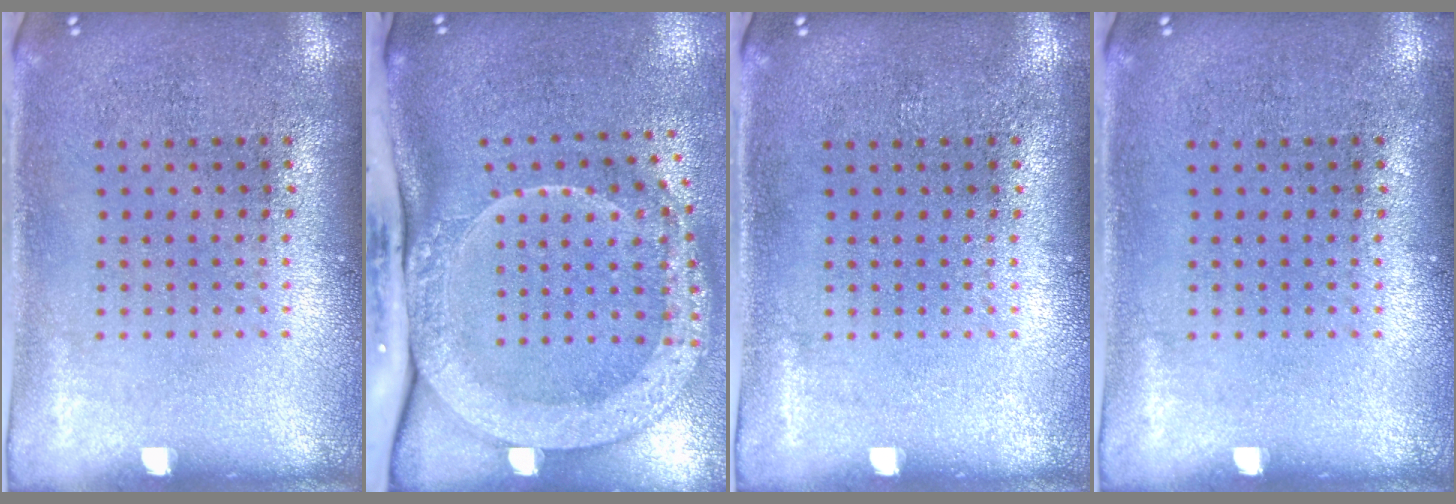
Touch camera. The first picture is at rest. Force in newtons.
{"total": 3.3, "press": 2.3, "slide": 2.3}
{"total": 0.0}
{"total": 0.0}